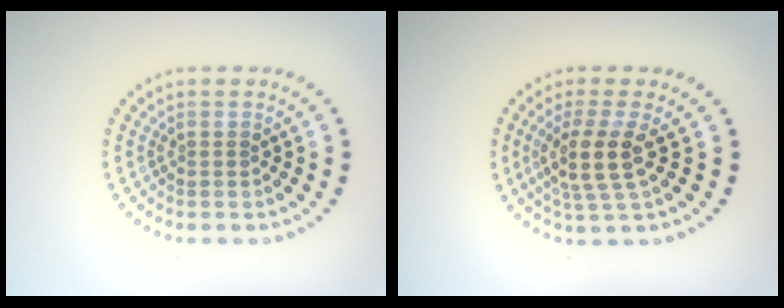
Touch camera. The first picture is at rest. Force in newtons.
{"total": 3.7, "press": 2.9, "slide": 2.2}